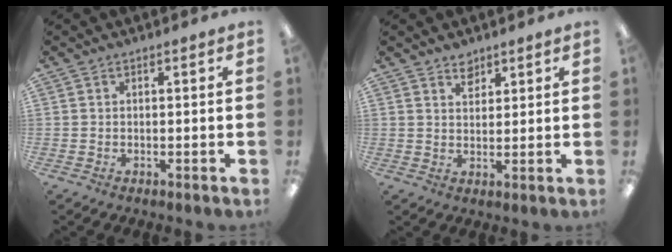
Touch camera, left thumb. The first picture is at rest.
{"total": 3.6, "force": [3.1, 1.7, 0.3], "torque": [0.003, -0.019, 0.057]}